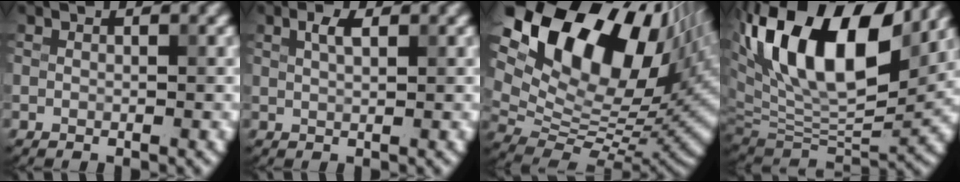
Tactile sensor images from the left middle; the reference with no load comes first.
{"total": 1.7, "force": [0.8, 0.6, 1.3], "torque": [-0.027, 0.003, 0.016]}
{"total": 19.8, "force": [9.4, 11.8, 12.8], "torque": [-0.238, 0.057, 0.172]}
{"total": 15.9, "force": [5.9, 7.6, 12.6], "torque": [-0.228, 0.028, 0.096]}